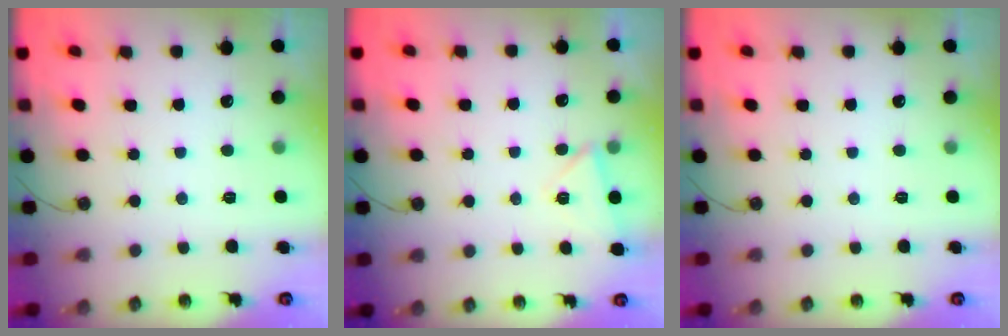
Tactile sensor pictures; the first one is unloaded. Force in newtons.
{"total": 3.8, "press": 3.2, "slide": 2.1}
{"total": 0.0}